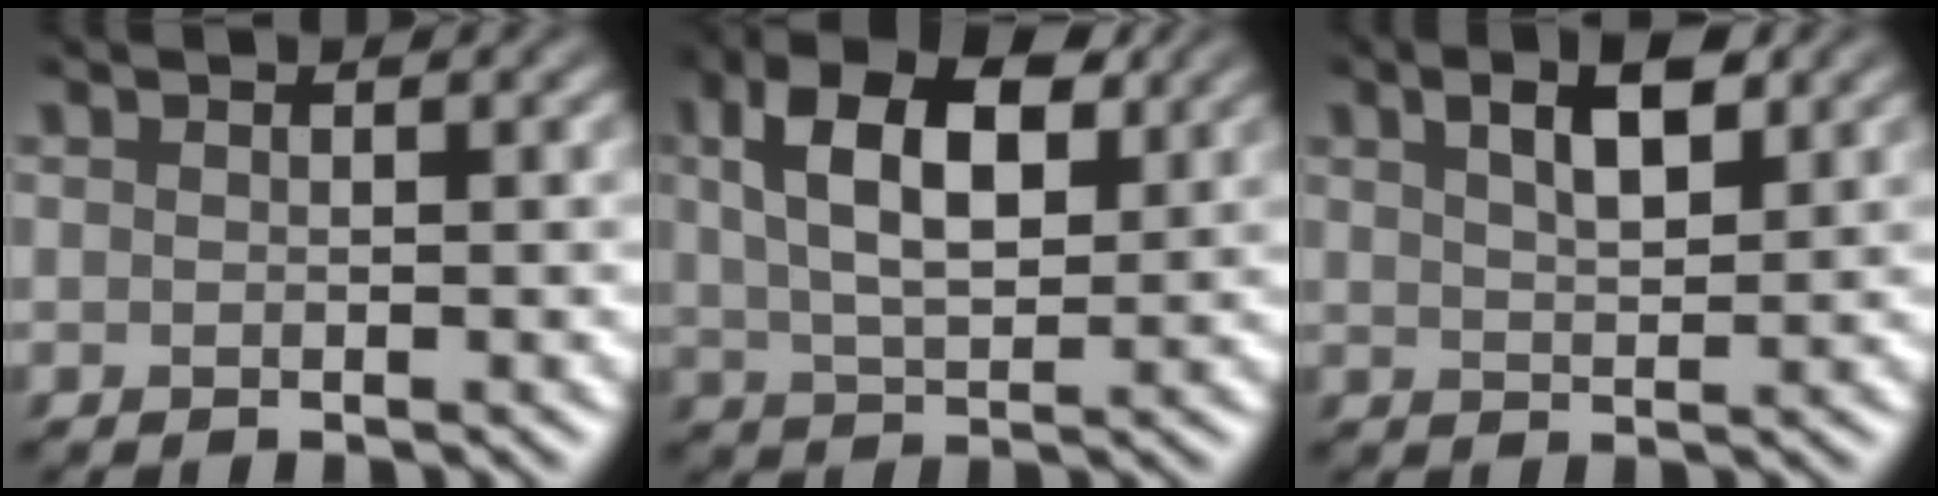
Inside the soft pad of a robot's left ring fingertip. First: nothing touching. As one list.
[{"total": 8.3, "force": [2.8, 4.2, 6.6], "torque": [-0.122, 0.016, 0.043]}, {"total": 3.7, "force": [1.9, 1.2, 3.0], "torque": [-0.059, 0.009, 0.033]}]